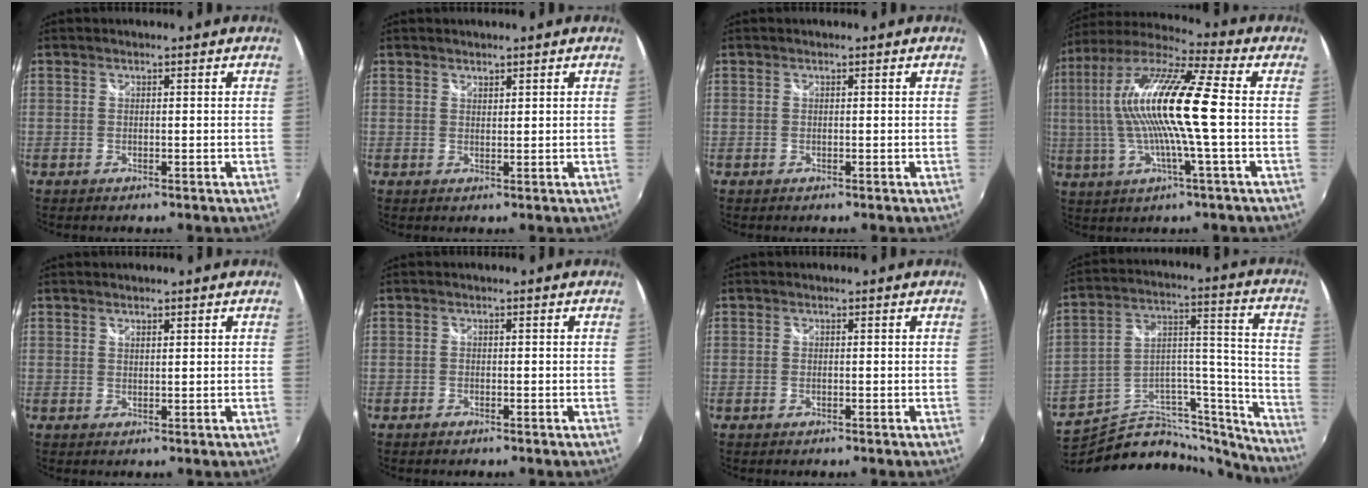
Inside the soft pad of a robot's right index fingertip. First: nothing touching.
{"total": 1.0, "force": [0.9, 0.3, 0.1], "torque": [-0.001, 0.001, 0.016]}
{"total": 0.0}
{"total": 17.9, "force": [0.3, 1.4, 17.8], "torque": [-0.333, 0.011, -0.006]}
{"total": 1.0, "force": [0.9, 0.3, 0.4], "torque": [-0.004, 0.000, 0.015]}
{"total": 0.8, "force": [-0.7, 0.5, 0.2], "torque": [-0.005, -0.002, -0.013]}
{"total": 0.0}
{"total": 23.8, "force": [-19.0, 10.1, 10.1], "torque": [-0.145, 0.067, -0.275]}